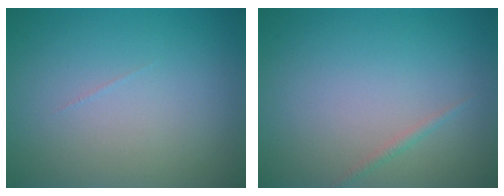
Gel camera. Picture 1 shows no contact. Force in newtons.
{"total": 0.7, "press": 0.7, "slide": 0.0}